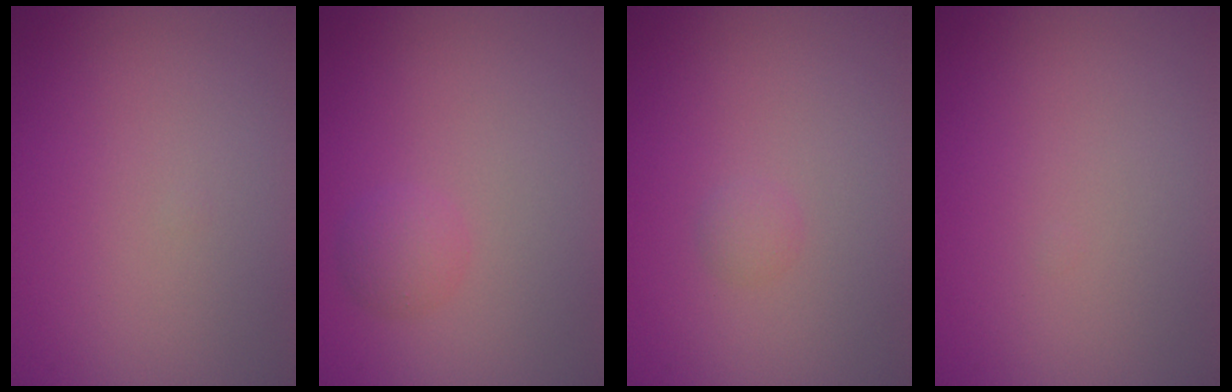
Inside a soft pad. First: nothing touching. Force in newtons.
{"total": 1.5, "press": 1.5, "slide": 0.1}
{"total": 0.8, "press": 0.8, "slide": 0.1}
{"total": 0.0}